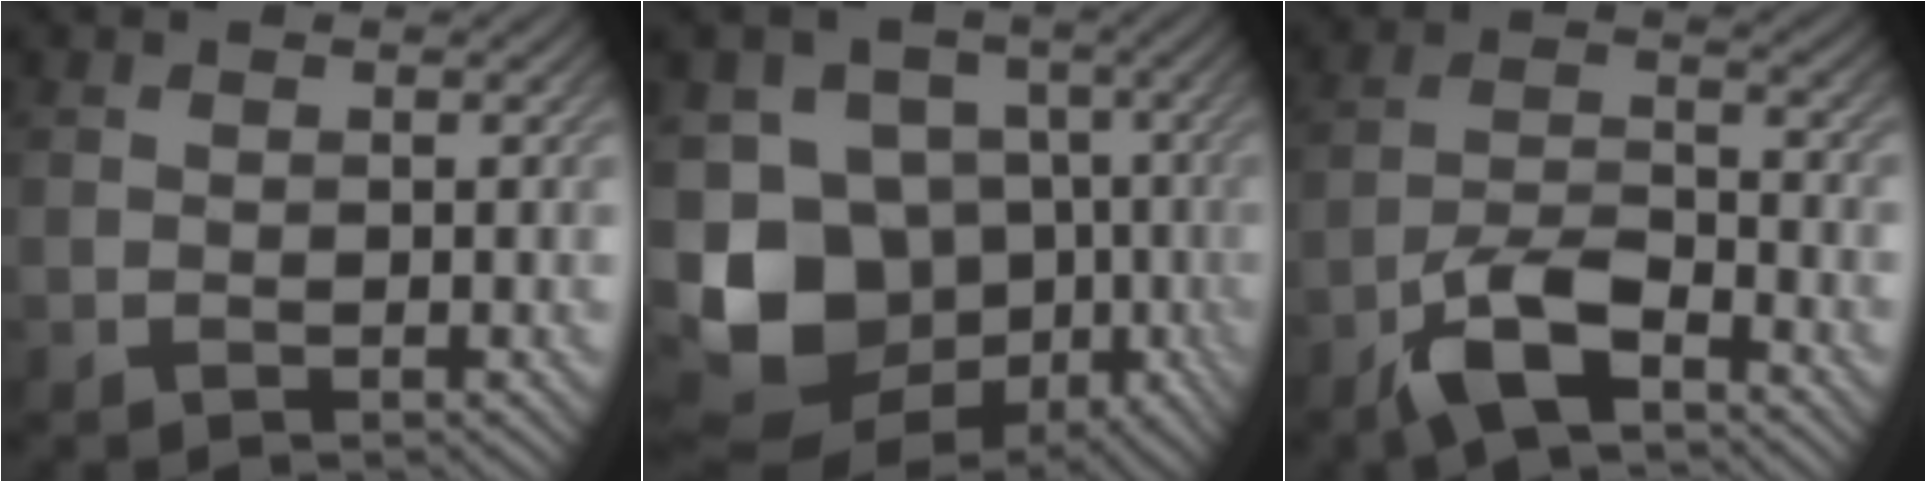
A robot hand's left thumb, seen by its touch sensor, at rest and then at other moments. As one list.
[{"total": 14.5, "force": [-4.9, 11.0, 8.0], "torque": [-0.180, -0.022, -0.090]}, {"total": 8.0, "force": [-5.6, 2.4, 5.1], "torque": [-0.099, 0.001, -0.120]}]